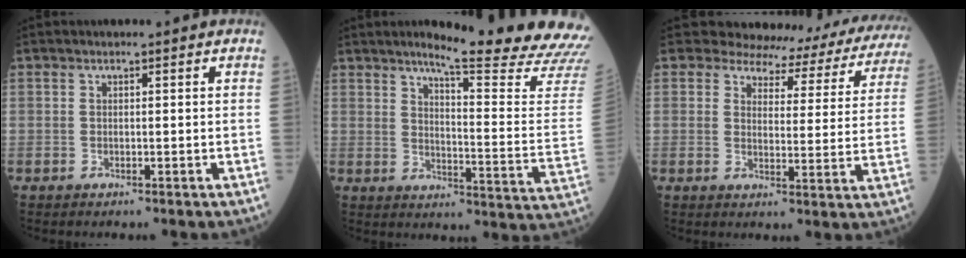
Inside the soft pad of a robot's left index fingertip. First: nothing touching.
{"total": 20.9, "force": [18.8, -1.6, 8.9], "torque": [-0.130, -0.116, 0.222]}
{"total": 15.8, "force": [15.0, 4.5, 1.9], "torque": [0.003, -0.053, 0.142]}